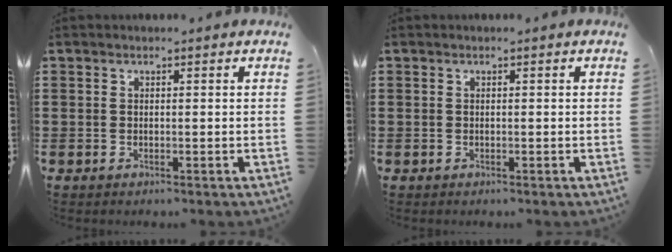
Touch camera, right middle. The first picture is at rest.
{"total": 0.0}